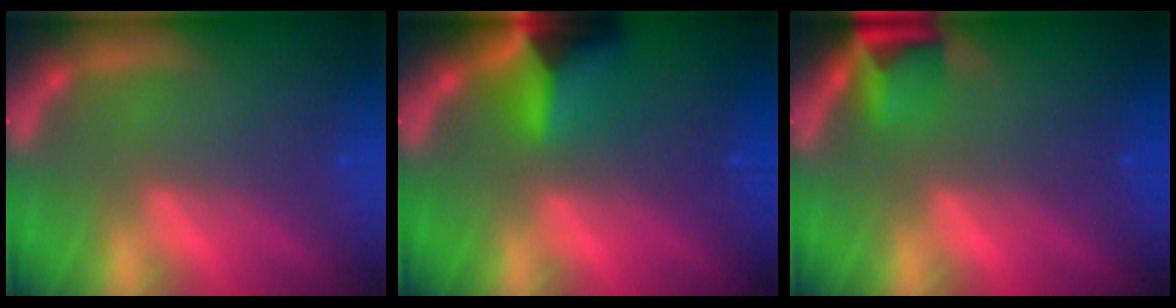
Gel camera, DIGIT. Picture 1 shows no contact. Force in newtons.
{"total": 6.4}
{"total": 3.4}